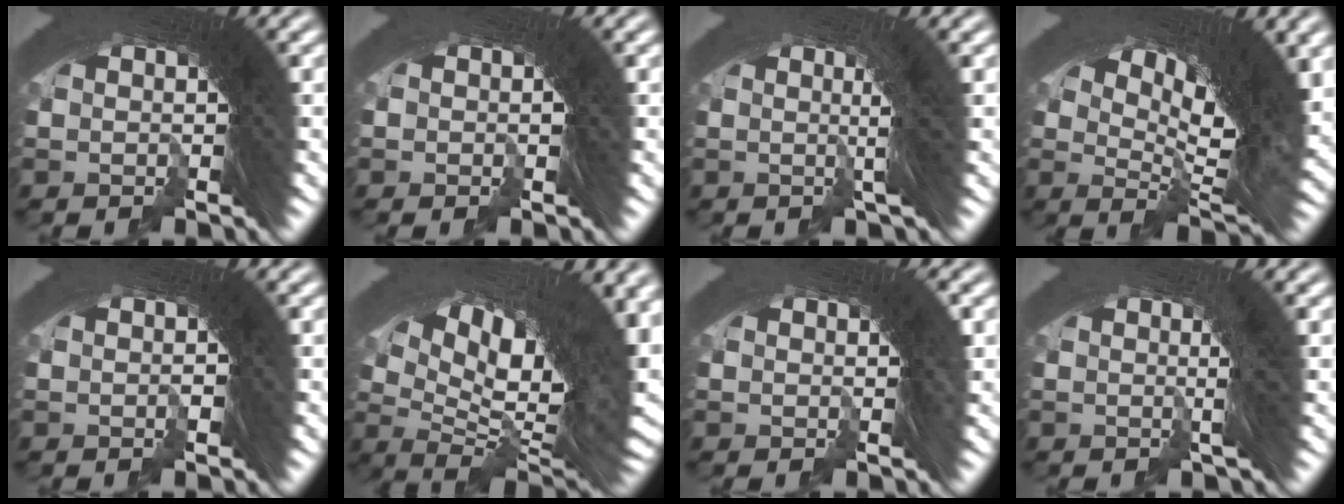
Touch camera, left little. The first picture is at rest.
{"total": 1.2, "force": [-0.7, -0.3, -0.9], "torque": [0.009, -0.006, -0.008]}
{"total": 4.1, "force": [1.4, 1.3, 3.6], "torque": [-0.051, 0.026, 0.007]}
{"total": 10.0, "force": [1.7, 4.1, 8.9], "torque": [-0.139, 0.000, 0.027]}
{"total": 1.0, "force": [0.0, 0.8, 0.6], "torque": [-0.001, 0.009, -0.004]}
{"total": 15.1, "force": [-1.1, 8.6, 12.4], "torque": [-0.200, -0.040, 0.001]}
{"total": 0.6, "force": [-0.1, 0.2, 0.6], "torque": [-0.013, 0.003, -0.003]}
{"total": 2.5, "force": [0.6, 0.6, 2.4], "torque": [-0.037, 0.016, -0.003]}